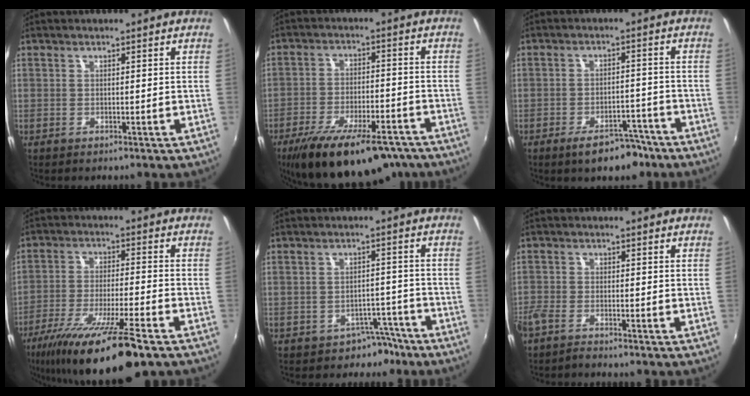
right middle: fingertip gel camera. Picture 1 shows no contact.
{"total": 20.9, "force": [-15.4, 7.2, 12.1], "torque": [-0.221, -0.037, -0.223]}
{"total": 7.6, "force": [-5.4, 3.4, 4.1], "torque": [-0.075, 0.007, -0.070]}
{"total": 17.7, "force": [-12.1, 1.9, 12.8], "torque": [-0.241, -0.044, -0.205]}
{"total": 4.7, "force": [-3.5, 3.0, 0.5], "torque": [-0.009, 0.024, -0.042]}
{"total": 3.7, "force": [-3.4, 0.7, 1.4], "torque": [-0.044, -0.013, -0.071]}